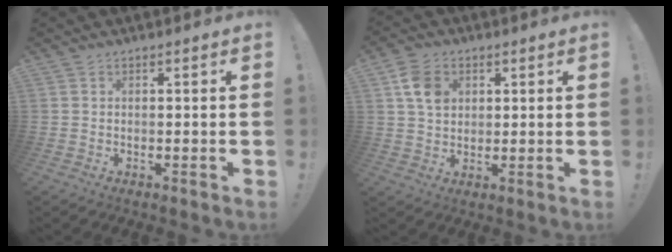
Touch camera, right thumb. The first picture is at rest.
{"total": 8.3, "force": [3.0, 6.2, 4.6], "torque": [-0.068, 0.002, 0.060]}